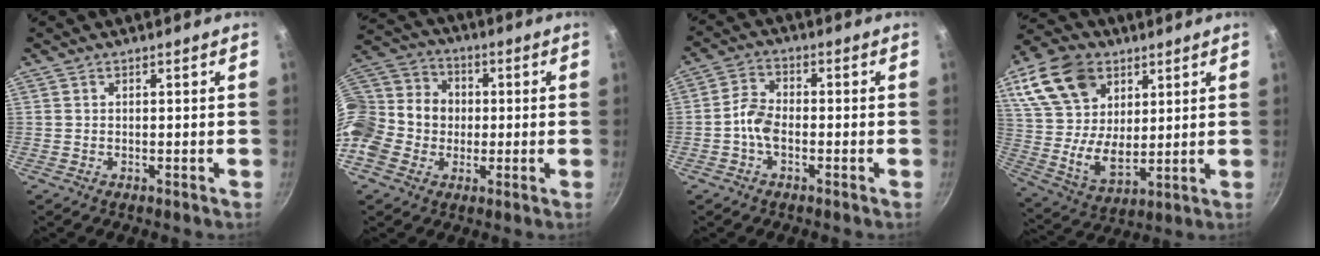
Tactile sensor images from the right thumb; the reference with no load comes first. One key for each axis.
{"total": 16.7, "fx": -1.9, "fy": 14.3, "fz": 8.4, "tx": -0.154, "ty": 0.043, "tz": -0.046}
{"total": 5.0, "fx": -1.7, "fy": 3.0, "fz": 3.6, "tx": -0.068, "ty": 0.026, "tz": -0.042}
{"total": 19.6, "fx": 8.9, "fy": 13.0, "fz": 11.6, "tx": -0.207, "ty": -0.022, "tz": 0.172}